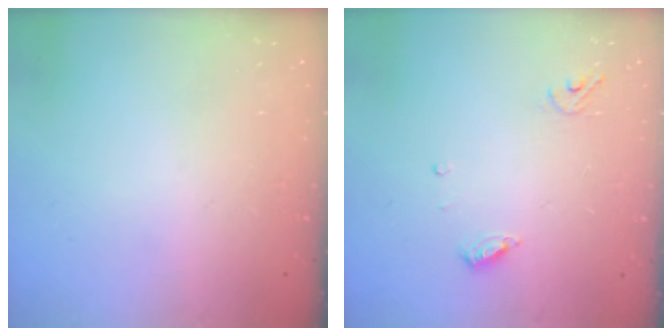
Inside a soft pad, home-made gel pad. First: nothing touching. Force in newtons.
{"total": 3.6, "press": 3.6, "slide": 0.3}